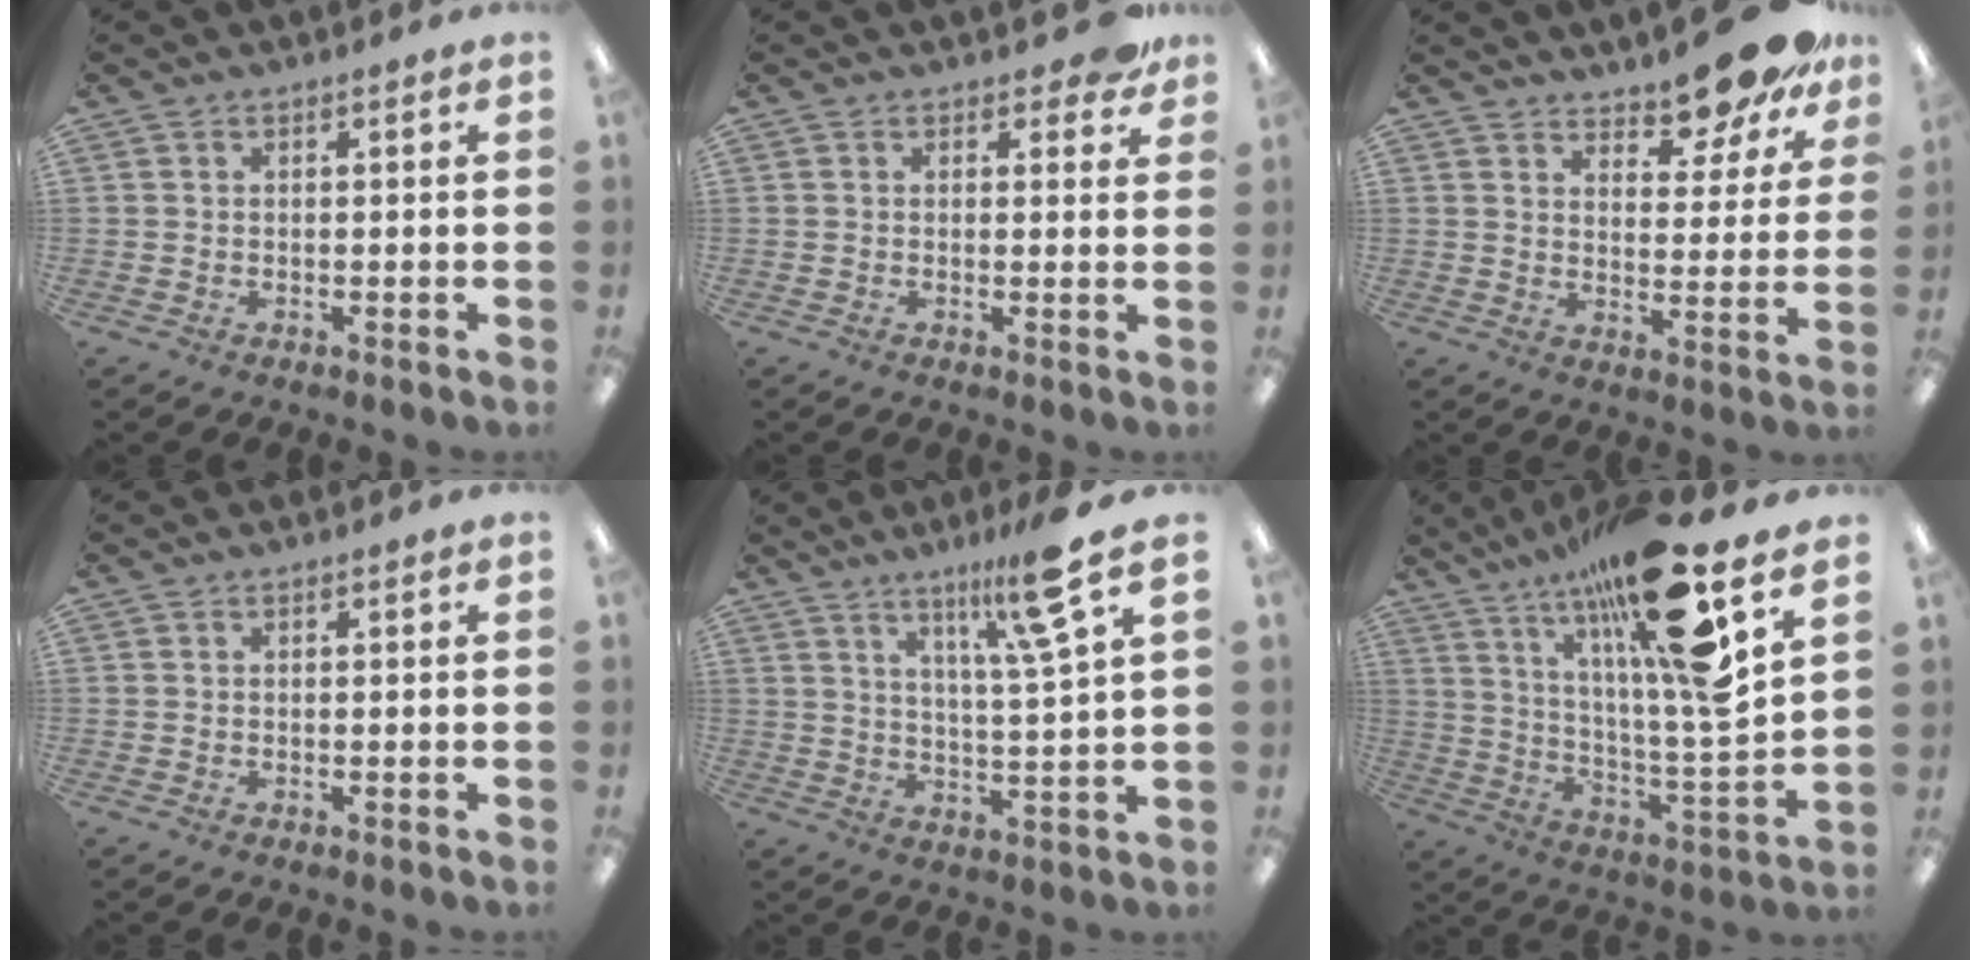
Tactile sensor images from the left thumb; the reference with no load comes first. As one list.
[{"total": 3.5, "force": [2.2, 1.8, 2.1], "torque": [-0.014, -0.007, 0.035]}, {"total": 11.9, "force": [10.6, 3.1, 4.4], "torque": [-0.049, -0.083, 0.189]}, {"total": 0.0}, {"total": 13.1, "force": [8.2, 0.9, 10.1], "torque": [-0.167, -0.034, 0.123]}, {"total": 24.7, "force": [16.5, 3.7, 18.0], "torque": [-0.303, -0.089, 0.253]}]